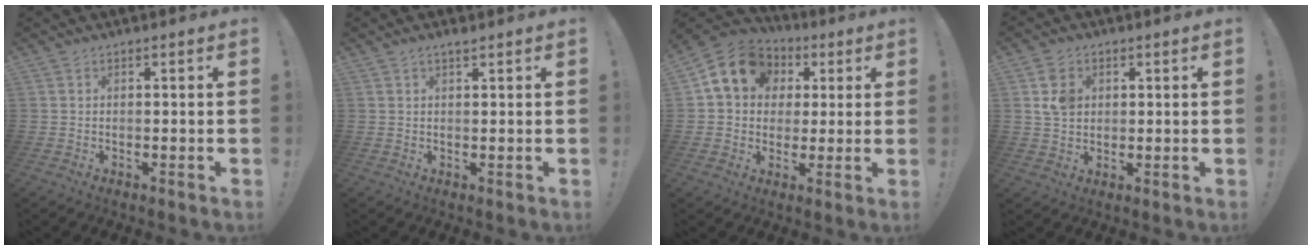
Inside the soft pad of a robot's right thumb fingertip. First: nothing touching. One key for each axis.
{"total": 1.3, "fx": 0.9, "fy": 0.1, "fz": 1.0, "tx": -0.016, "ty": -0.001, "tz": 0.015}
{"total": 12.8, "fx": 4.4, "fy": 10.6, "fz": 5.7, "tx": -0.084, "ty": -0.011, "tz": 0.088}
{"total": 6.4, "fx": 2.1, "fy": 5.1, "fz": 3.2, "tx": -0.046, "ty": 0.001, "tz": 0.041}